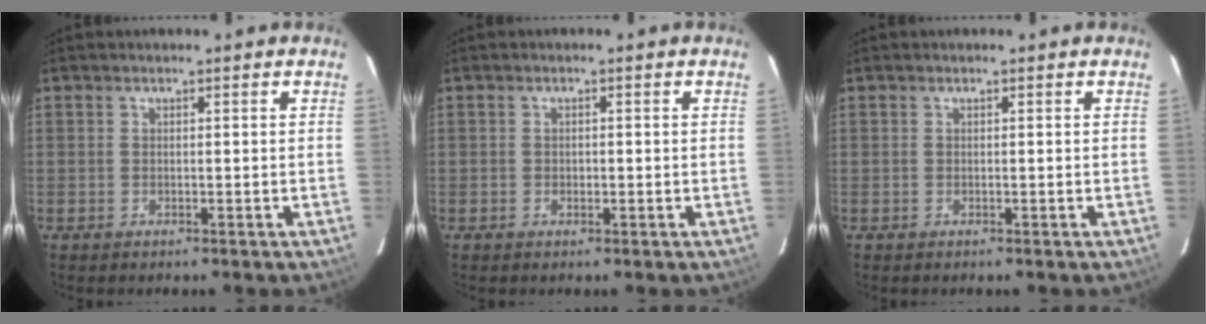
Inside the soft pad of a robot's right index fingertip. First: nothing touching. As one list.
[{"total": 0.9, "force": [-0.3, 0.7, 0.4], "torque": [-0.005, 0.000, -0.004]}, {"total": 0.0}]